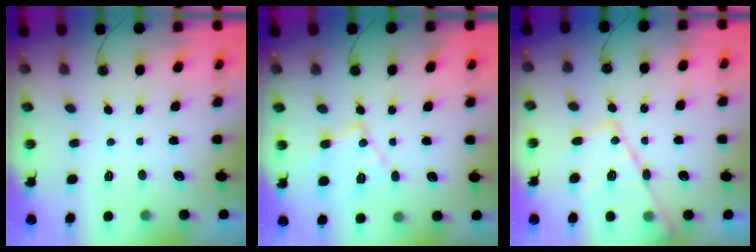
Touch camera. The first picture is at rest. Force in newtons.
{"total": 13.0, "press": 13.0, "slide": 0.8}
{"total": 16.1, "press": 16.0, "slide": 1.6}